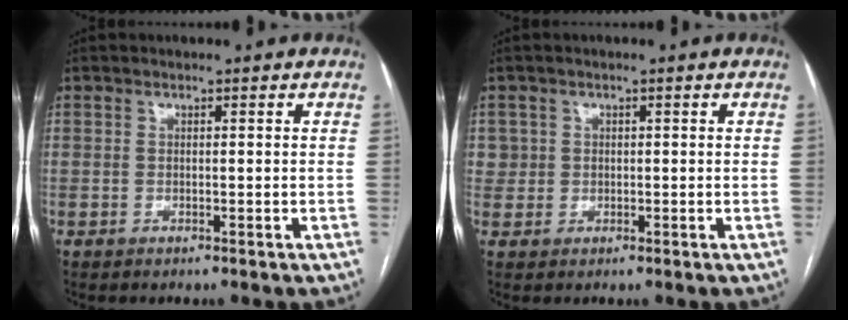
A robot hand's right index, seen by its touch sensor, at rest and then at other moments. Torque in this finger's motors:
{"motor_torque": [0.29, 0.25, 0.20, 0.05]}